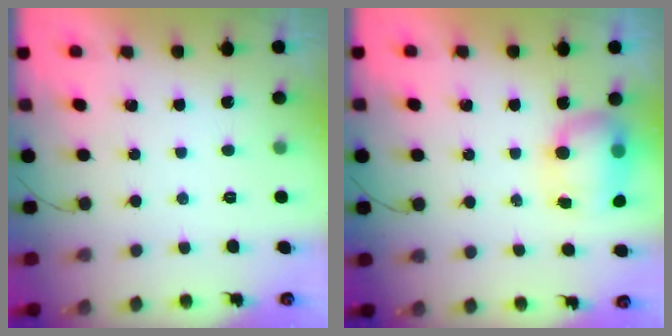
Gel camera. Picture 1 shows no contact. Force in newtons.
{"total": 11.7, "press": 9.3, "slide": 7.1}